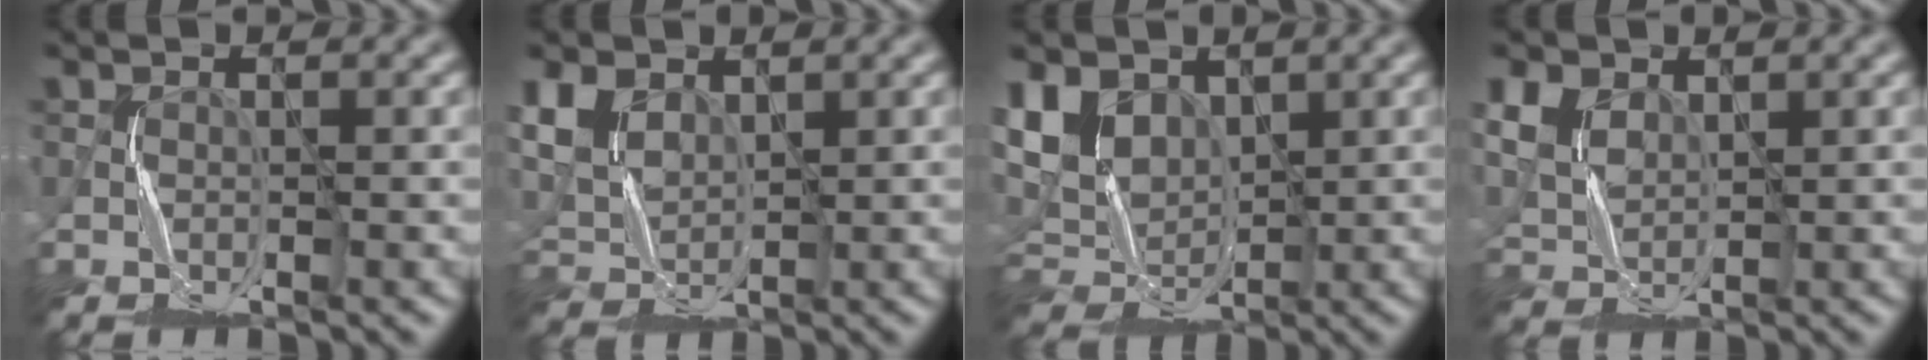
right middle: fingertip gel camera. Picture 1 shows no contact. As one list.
[{"total": 5.0, "force": [2.5, 3.2, 3.0], "torque": [-0.083, 0.002, 0.050]}, {"total": 6.9, "force": [2.2, 5.0, 4.3], "torque": [-0.103, 0.003, 0.040]}, {"total": 5.4, "force": [2.7, 3.4, 3.2], "torque": [-0.097, 0.010, 0.054]}]